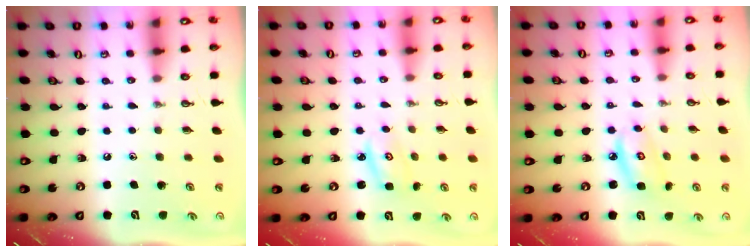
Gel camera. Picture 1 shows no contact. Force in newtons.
{"total": 2.4, "press": 2.4, "slide": 0.2}
{"total": 6.0, "press": 6.0, "slide": 0.4}